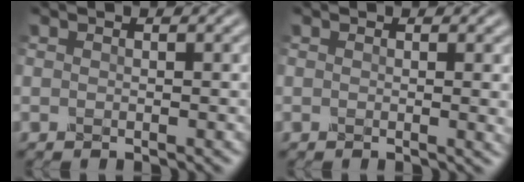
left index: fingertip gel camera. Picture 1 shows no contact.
{"total": 2.0, "force": [-0.1, 0.9, 1.7], "torque": [-0.015, 0.001, -0.005]}